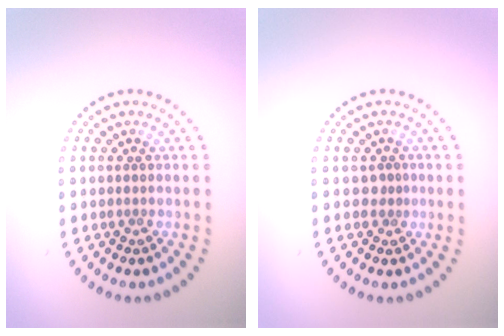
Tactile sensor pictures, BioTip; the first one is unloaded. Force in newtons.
{"total": 0.6, "press": 0.3, "slide": 0.6}